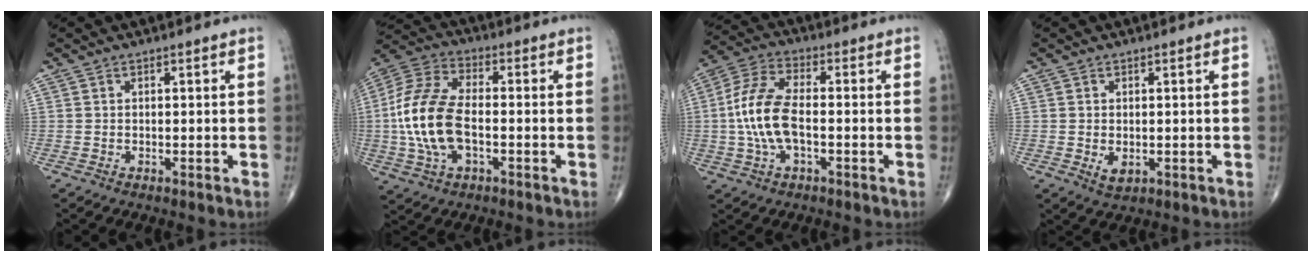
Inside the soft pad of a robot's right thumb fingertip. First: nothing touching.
{"total": 15.6, "force": [-2.0, 8.2, 13.1], "torque": [-0.282, 0.023, -0.039]}
{"total": 11.3, "force": [-1.2, 5.3, 9.9], "torque": [-0.215, 0.029, -0.026]}
{"total": 2.4, "force": [-0.3, 1.6, 1.9], "torque": [-0.027, -0.004, 0.002]}